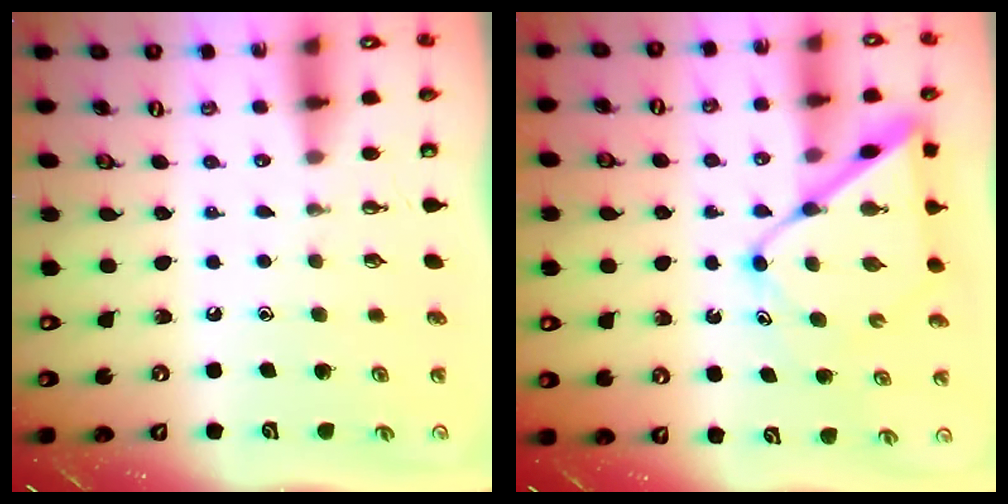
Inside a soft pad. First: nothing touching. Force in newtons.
{"total": 12.5, "press": 12.5, "slide": 1.1}